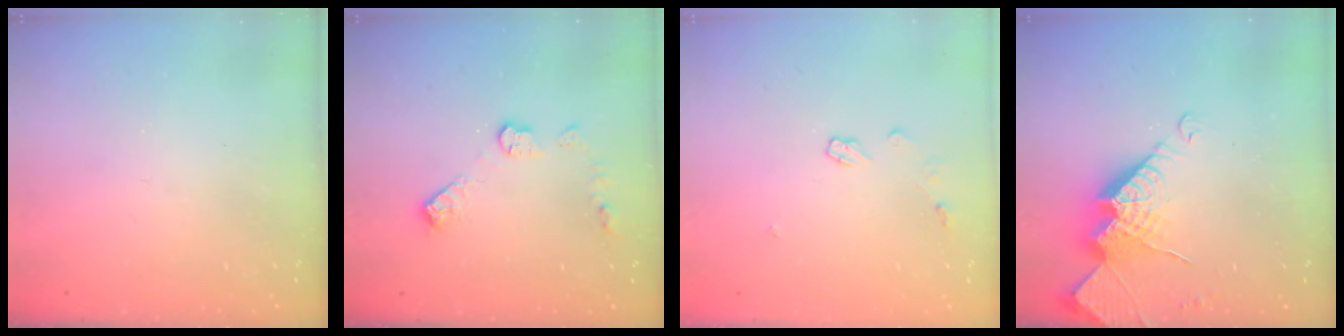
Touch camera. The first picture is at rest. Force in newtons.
{"total": 9.0, "press": 9.0, "slide": 0.4}
{"total": 4.9, "press": 4.9, "slide": 0.5}
{"total": 16.0, "press": 16.0, "slide": 1.5}